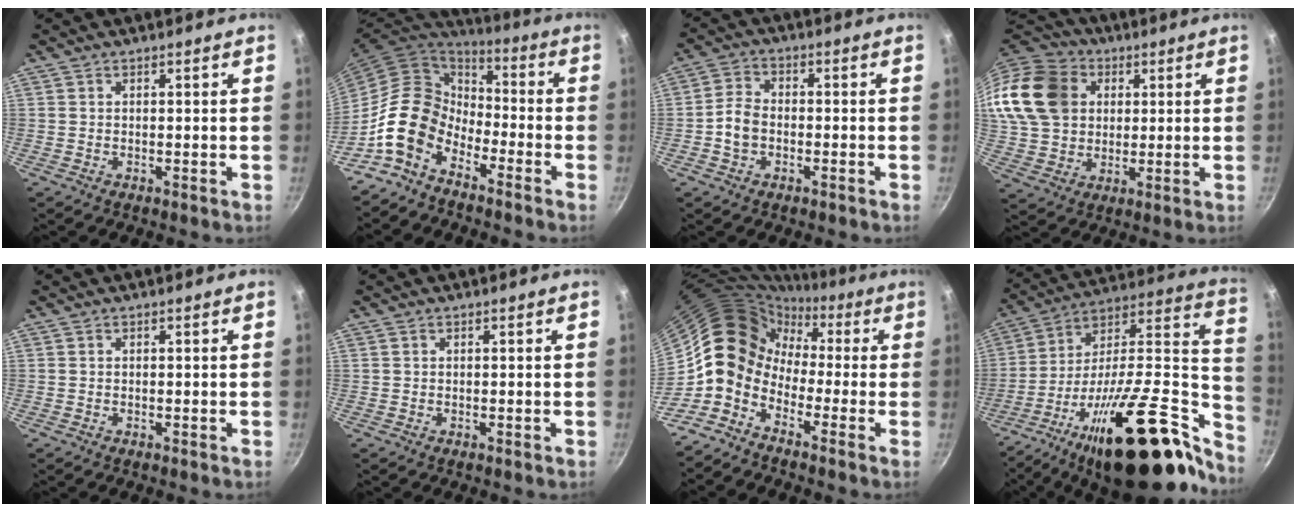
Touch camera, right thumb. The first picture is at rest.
{"total": 13.2, "force": [-7.4, 8.6, 6.7], "torque": [-0.087, 0.069, -0.161]}
{"total": 5.1, "force": [-1.5, 3.7, 3.2], "torque": [-0.053, 0.021, -0.037]}
{"total": 23.8, "force": [7.0, 19.0, 12.5], "torque": [-0.270, 0.030, 0.136]}
{"total": 0.0}
{"total": 0.0}
{"total": 9.8, "force": [-2.4, 8.1, 5.0], "torque": [-0.048, 0.040, -0.075]}
{"total": 37.0, "force": [-18.9, 13.3, 28.9], "torque": [-0.384, 0.096, -0.297]}